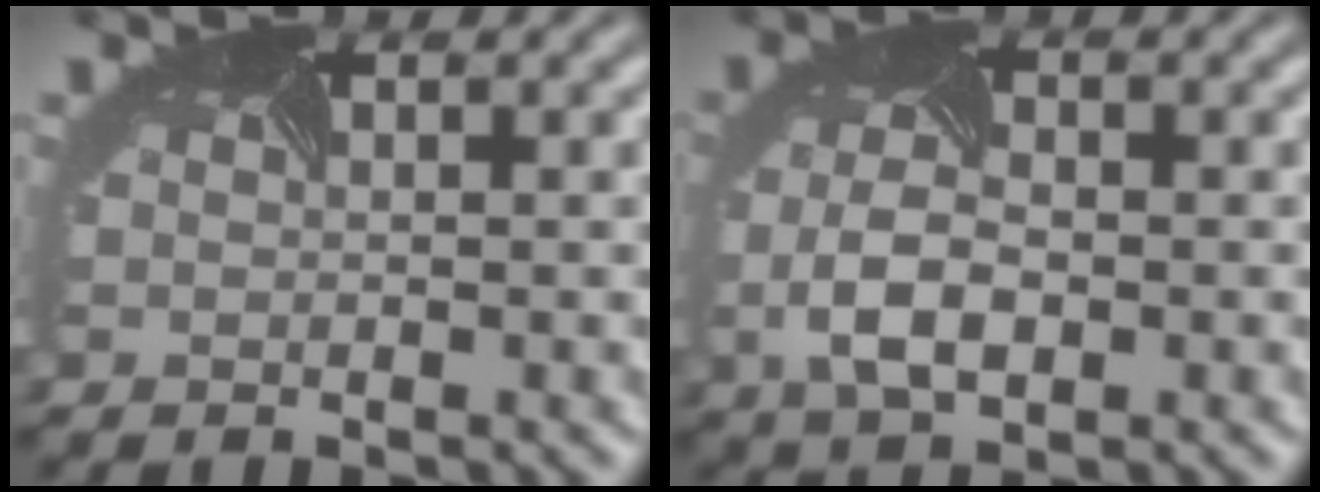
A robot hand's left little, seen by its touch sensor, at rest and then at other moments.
{"total": 4.2, "force": [-0.9, 2.3, 3.4], "torque": [-0.082, -0.008, -0.018]}